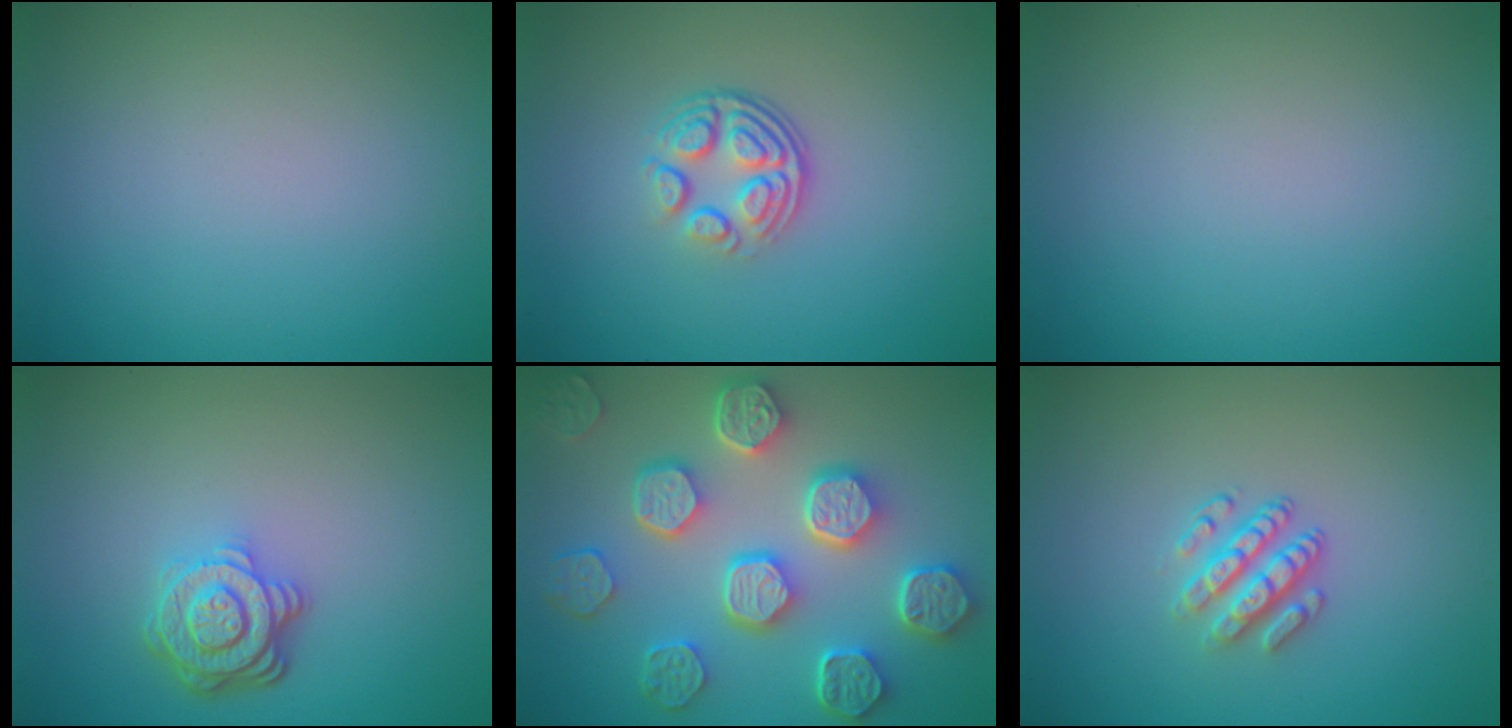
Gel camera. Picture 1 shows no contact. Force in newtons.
{"total": 4.0, "press": 2.8, "slide": 2.9}
{"total": 0.0}
{"total": 4.0, "press": 3.2, "slide": 2.4}
{"total": 8.5, "press": 6.6, "slide": 5.3}
{"total": 2.9, "press": 2.4, "slide": 1.6}